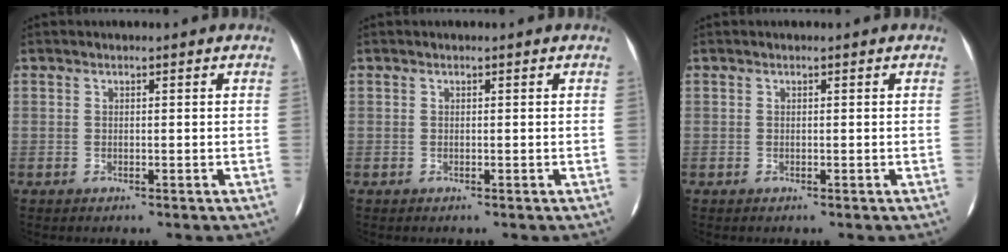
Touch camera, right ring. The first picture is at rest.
{"total": 0.0}
{"total": 0.0}